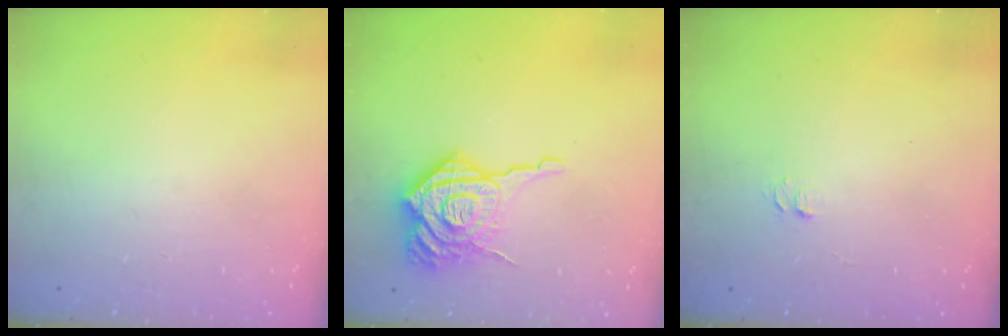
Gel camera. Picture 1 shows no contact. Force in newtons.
{"total": 19.3, "press": 19.2, "slide": 2.0}
{"total": 4.2, "press": 4.1, "slide": 0.5}